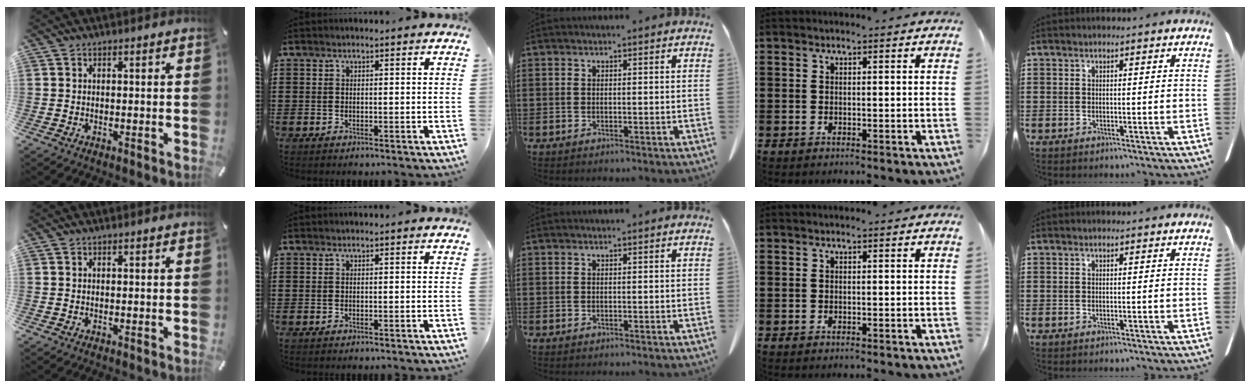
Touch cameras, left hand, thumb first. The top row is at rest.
{}